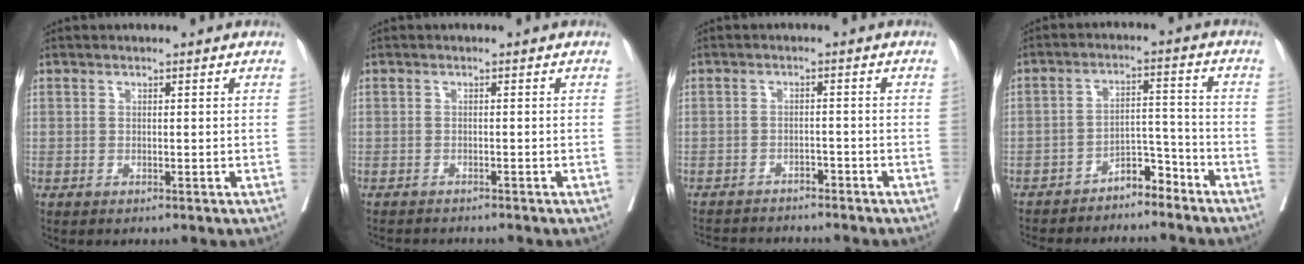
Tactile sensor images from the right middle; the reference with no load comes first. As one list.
[{"total": 4.1, "force": [-4.0, 0.4, 1.0], "torque": [-0.009, -0.009, -0.059]}, {"total": 8.9, "force": [-8.2, 2.2, 2.5], "torque": [-0.038, 0.009, -0.116]}, {"total": 7.5, "force": [-6.6, 2.7, 2.3], "torque": [-0.032, 0.022, -0.109]}]